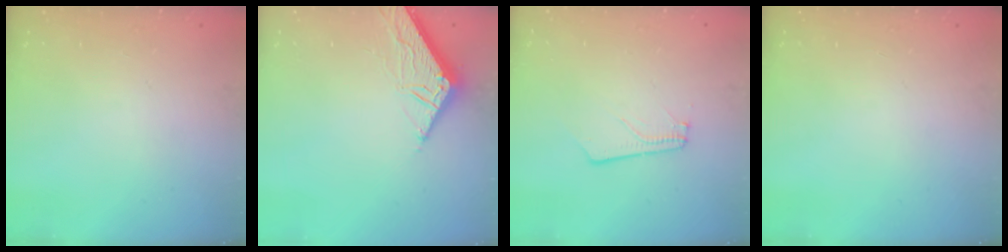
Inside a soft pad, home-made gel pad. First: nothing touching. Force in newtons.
{"total": 6.3, "press": 6.3, "slide": 0.3}
{"total": 2.4, "press": 2.4, "slide": 0.4}
{"total": 0.0}